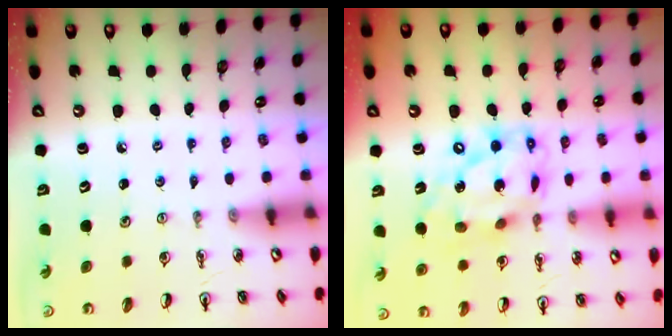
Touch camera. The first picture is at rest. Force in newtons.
{"total": 16.4, "press": 16.3, "slide": 1.3}